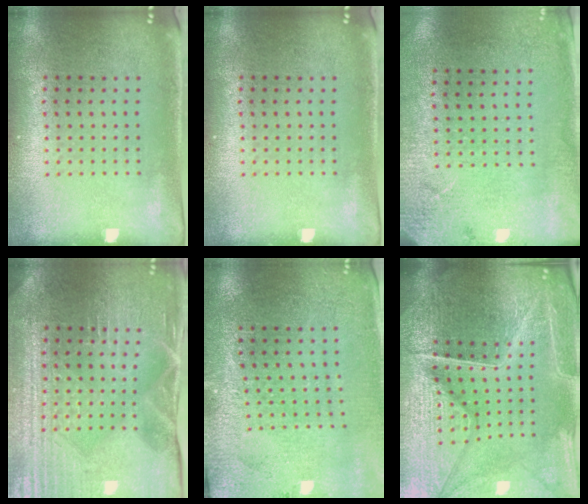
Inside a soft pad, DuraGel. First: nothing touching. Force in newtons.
{"total": 0.0}
{"total": 2.6, "press": 2.1, "slide": 1.5}
{"total": 4.3, "press": 4.2, "slide": 1.0}
{"total": 2.8, "press": 2.8, "slide": 0.2}
{"total": 5.5, "press": 5.1, "slide": 2.0}